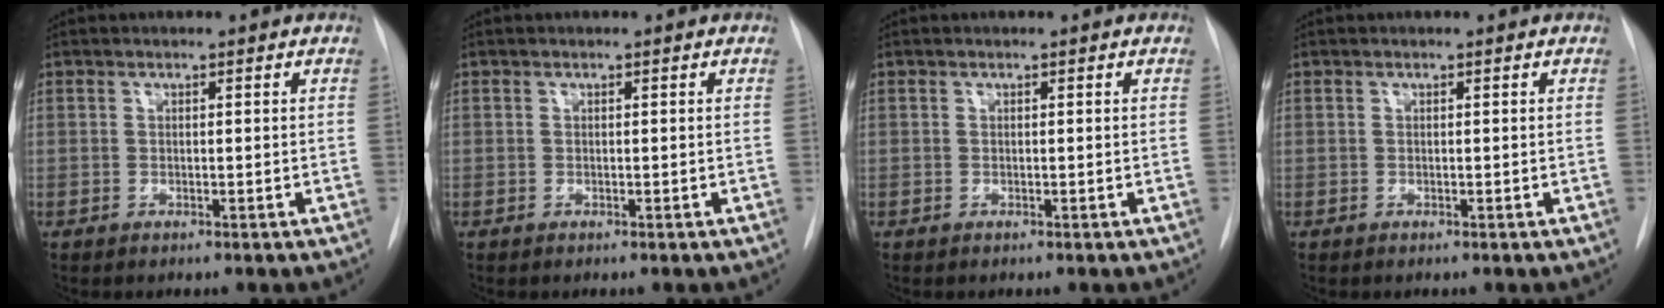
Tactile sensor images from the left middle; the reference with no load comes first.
{"total": 0.0}
{"total": 0.0}
{"total": 0.0}